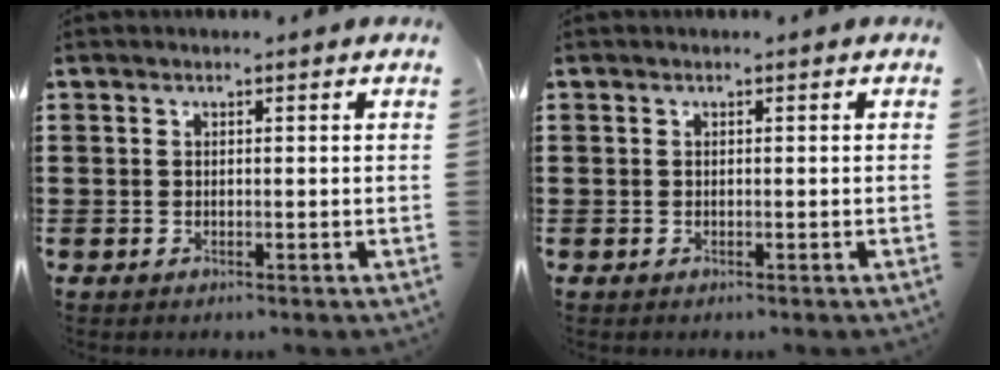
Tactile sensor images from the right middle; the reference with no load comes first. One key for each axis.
{"total": 0.0}